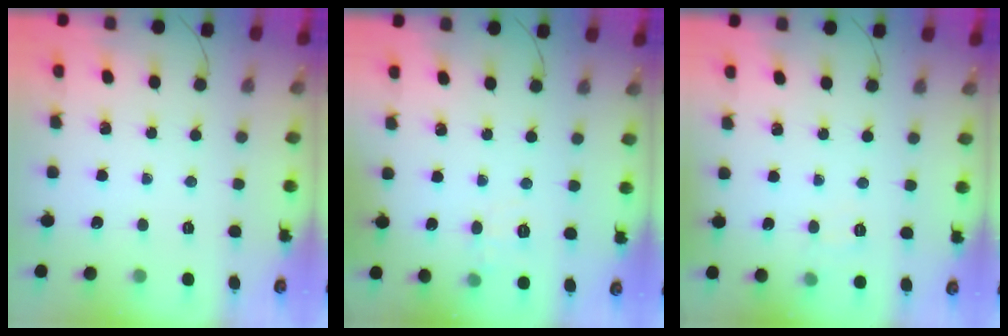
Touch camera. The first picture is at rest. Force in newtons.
{"total": 5.6, "press": 5.4, "slide": 1.6}
{"total": 5.6, "press": 5.4, "slide": 1.2}